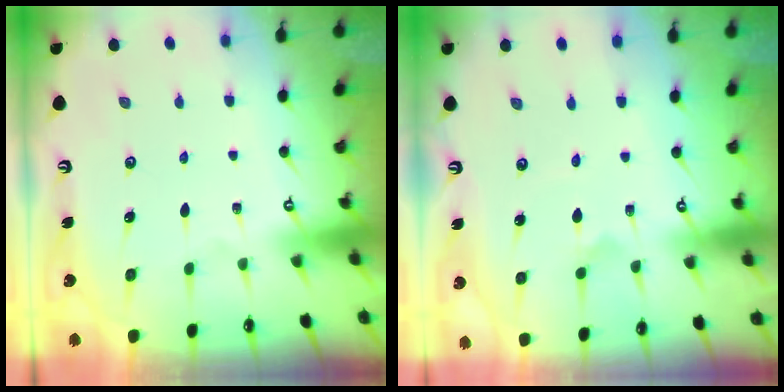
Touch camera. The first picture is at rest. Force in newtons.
{"total": 2.9, "press": 2.9, "slide": 0.1}